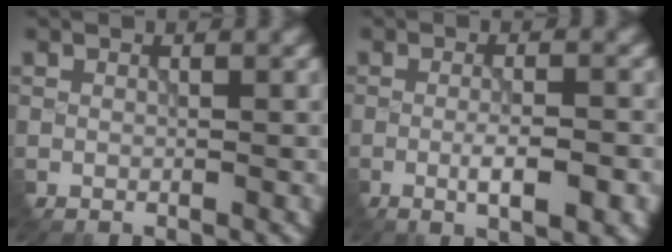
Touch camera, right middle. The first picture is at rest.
{"total": 3.2, "force": [-0.5, 0.4, 3.1], "torque": [-0.067, 0.004, -0.007]}